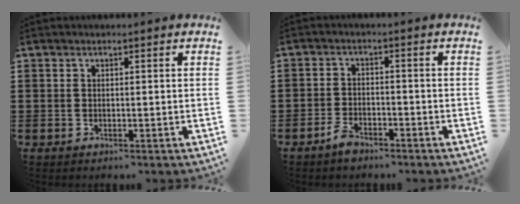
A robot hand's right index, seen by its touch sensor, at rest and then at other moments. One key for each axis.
{"total": 2.7, "fx": -2.4, "fy": 0.9, "fz": 1.0, "tx": -0.027, "ty": 0.004, "tz": -0.049}